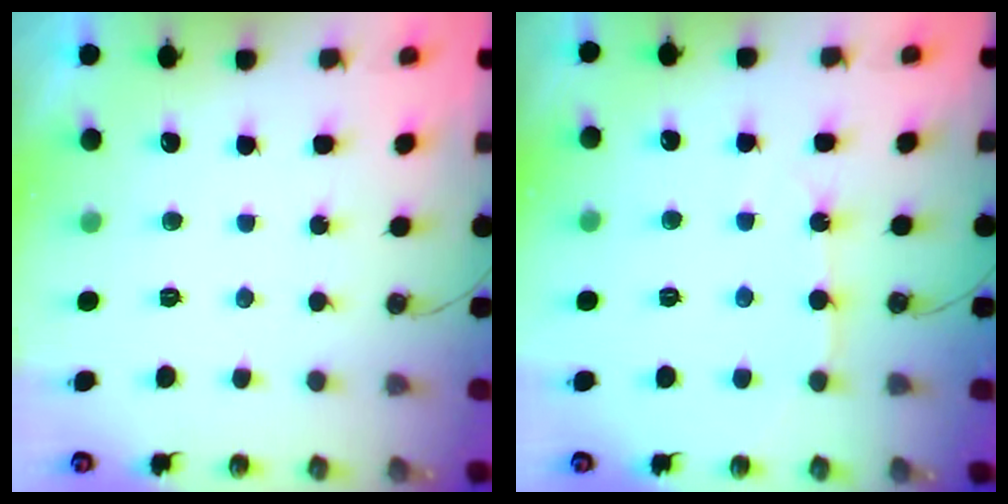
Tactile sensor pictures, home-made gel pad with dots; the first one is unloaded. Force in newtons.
{"total": 6.8, "press": 6.8, "slide": 0.6}